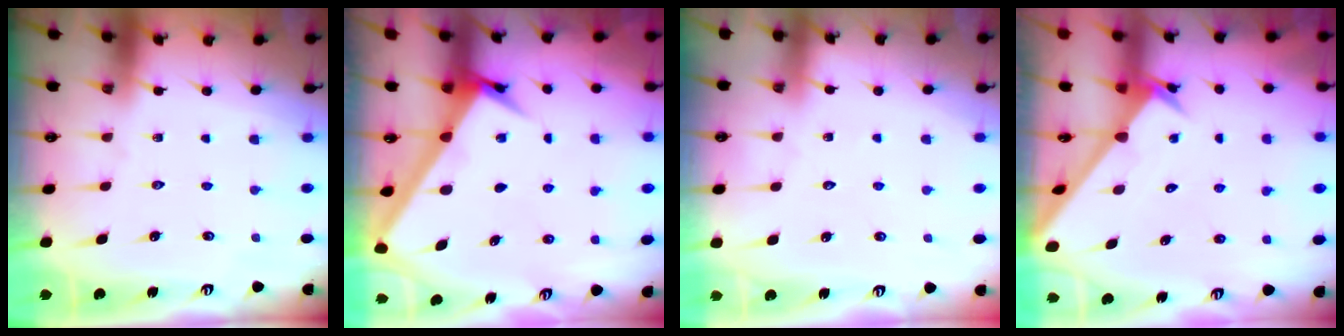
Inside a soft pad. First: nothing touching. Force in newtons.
{"total": 4.6, "press": 4.6, "slide": 0.5}
{"total": 2.8, "press": 2.8, "slide": 0.4}
{"total": 2.4, "press": 2.4, "slide": 0.2}